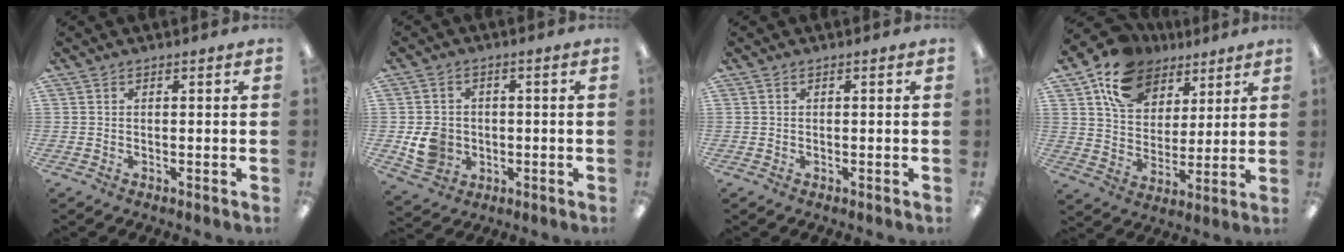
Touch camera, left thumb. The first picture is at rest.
{"total": 7.3, "force": [-1.2, 6.4, 3.3], "torque": [-0.064, 0.009, -0.019]}
{"total": 0.0}
{"total": 14.3, "force": [9.0, 9.8, 5.2], "torque": [-0.105, -0.043, 0.173]}